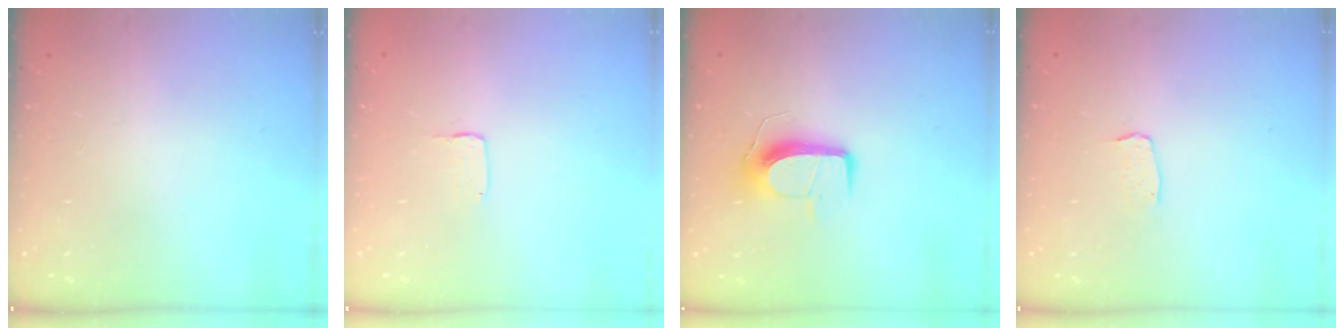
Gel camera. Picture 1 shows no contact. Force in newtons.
{"total": 1.0, "press": 1.0, "slide": 0.1}
{"total": 10.6, "press": 10.6, "slide": 0.1}
{"total": 3.1, "press": 3.1, "slide": 0.2}